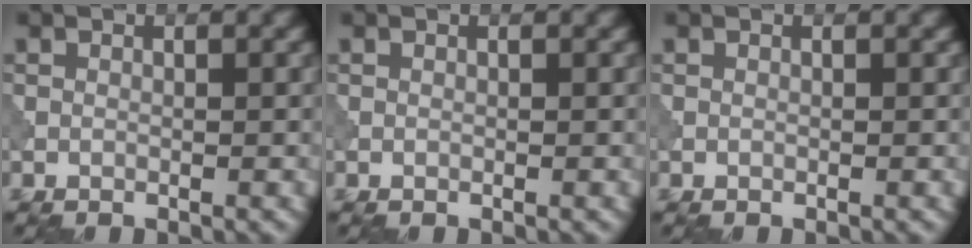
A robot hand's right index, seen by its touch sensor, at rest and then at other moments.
{"total": 0.0}
{"total": 0.0}